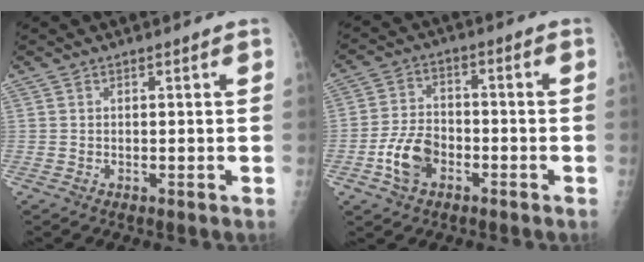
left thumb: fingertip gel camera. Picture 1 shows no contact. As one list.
[{"total": 8.1, "force": [-3.6, 5.3, 4.9], "torque": [-0.086, 0.024, -0.068]}]